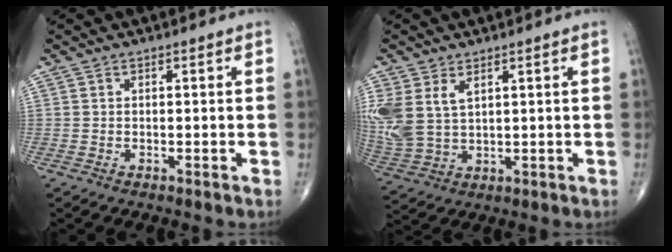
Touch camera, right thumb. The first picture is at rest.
{"total": 10.7, "force": [3.8, 6.7, 7.5], "torque": [-0.182, -0.006, 0.092]}